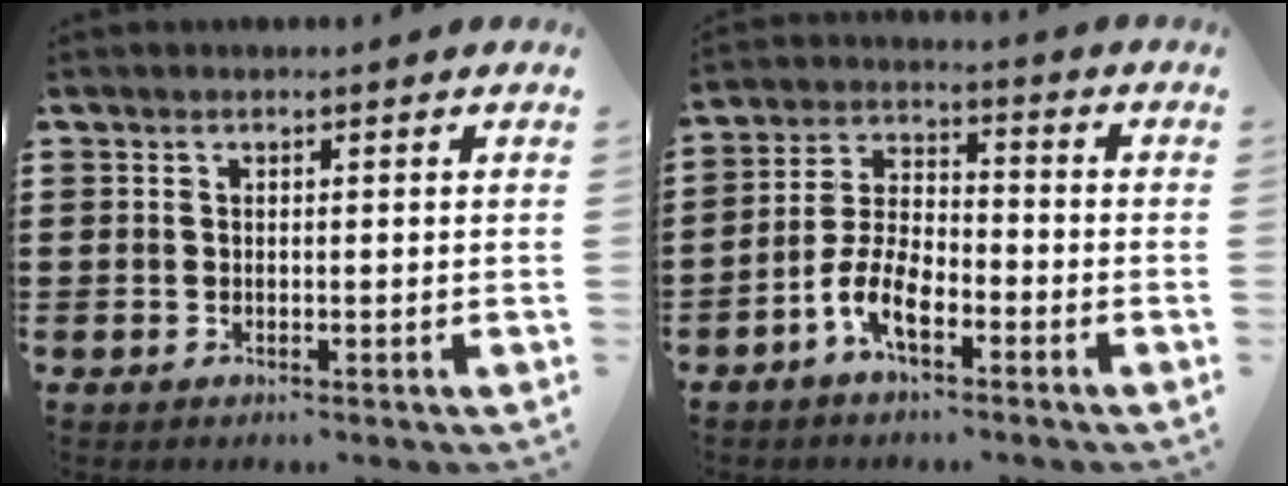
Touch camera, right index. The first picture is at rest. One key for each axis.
{"total": 7.1, "fx": -3.9, "fy": 3.0, "fz": 5.1, "tx": -0.128, "ty": -0.001, "tz": -0.081}